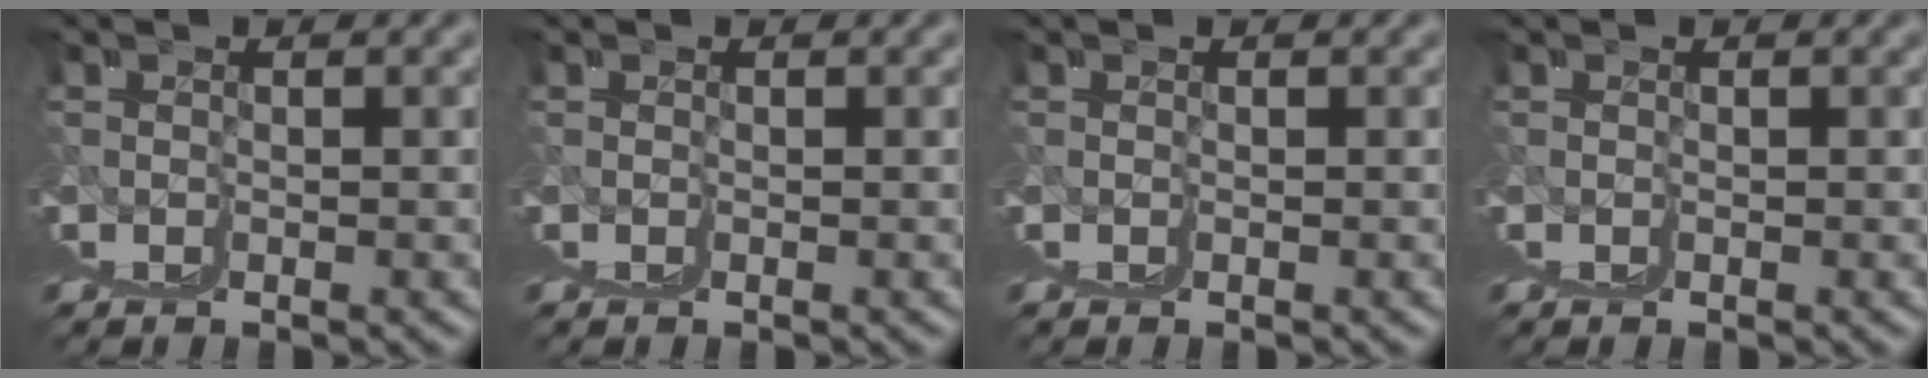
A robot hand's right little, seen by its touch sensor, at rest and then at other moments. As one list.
[{"total": 0.0}, {"total": 0.0}, {"total": 0.0}]